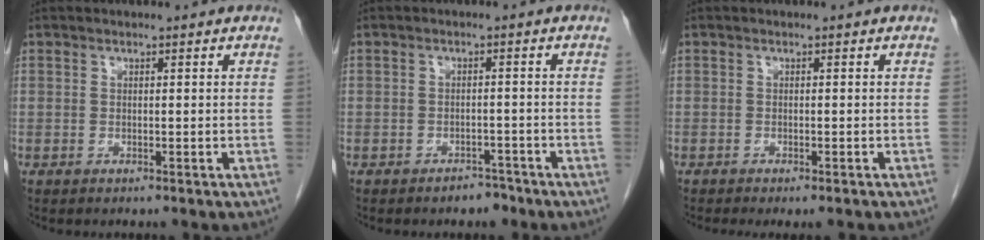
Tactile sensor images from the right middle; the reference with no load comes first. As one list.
[{"total": 2.2, "force": [-1.8, 1.2, 0.6], "torque": [-0.009, 0.004, -0.023]}, {"total": 4.1, "force": [-3.5, 0.5, 2.2], "torque": [-0.020, -0.009, -0.047]}]